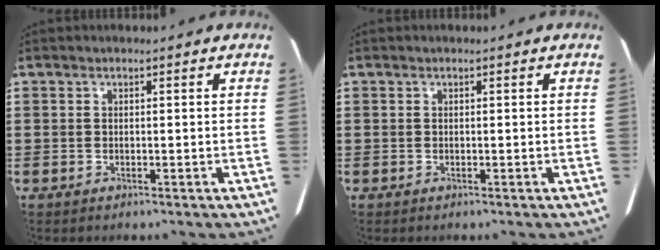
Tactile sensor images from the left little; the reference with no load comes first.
{"total": 0.0}